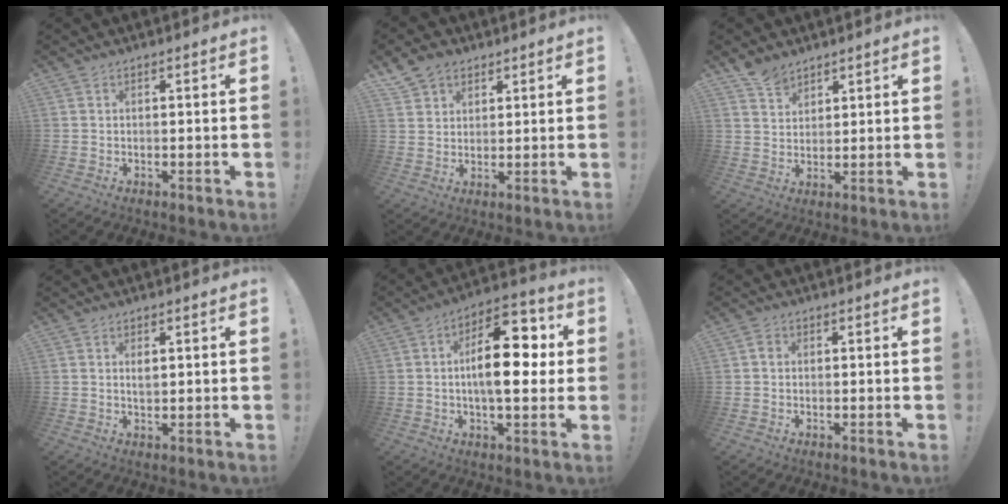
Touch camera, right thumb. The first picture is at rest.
{"total": 7.1, "force": [4.8, 5.0, 1.7], "torque": [-0.028, -0.027, 0.094]}
{"total": 6.1, "force": [5.0, 3.2, 1.1], "torque": [-0.015, -0.029, 0.096]}
{"total": 2.0, "force": [0.6, 1.1, 1.5], "torque": [-0.019, -0.004, 0.008]}
{"total": 17.5, "force": [1.0, 8.2, 15.4], "torque": [-0.233, 0.007, 0.013]}
{"total": 1.7, "force": [0.0, 1.4, 0.9], "torque": [-0.010, 0.002, -0.002]}